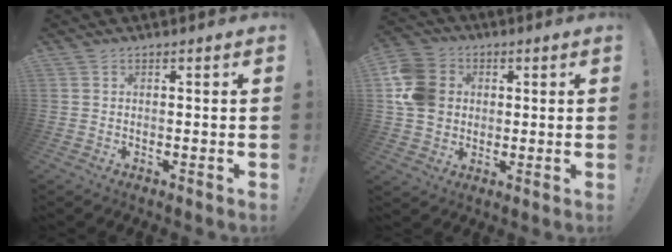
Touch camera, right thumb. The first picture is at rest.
{"total": 13.2, "force": [1.7, 11.3, 6.6], "torque": [-0.131, 0.004, 0.038]}